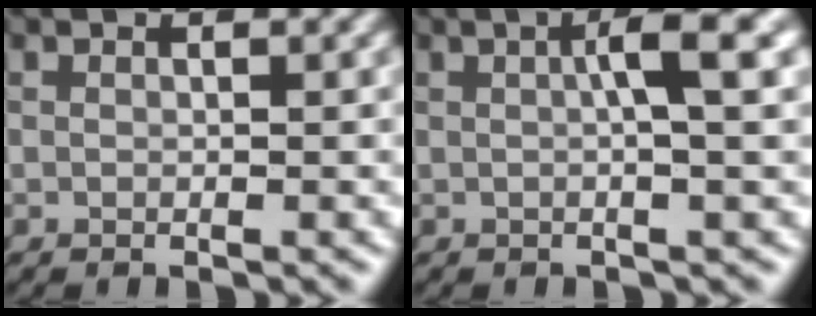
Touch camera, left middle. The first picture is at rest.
{"total": 3.9, "force": [0.7, 0.5, 3.8], "torque": [-0.055, 0.012, 0.006]}